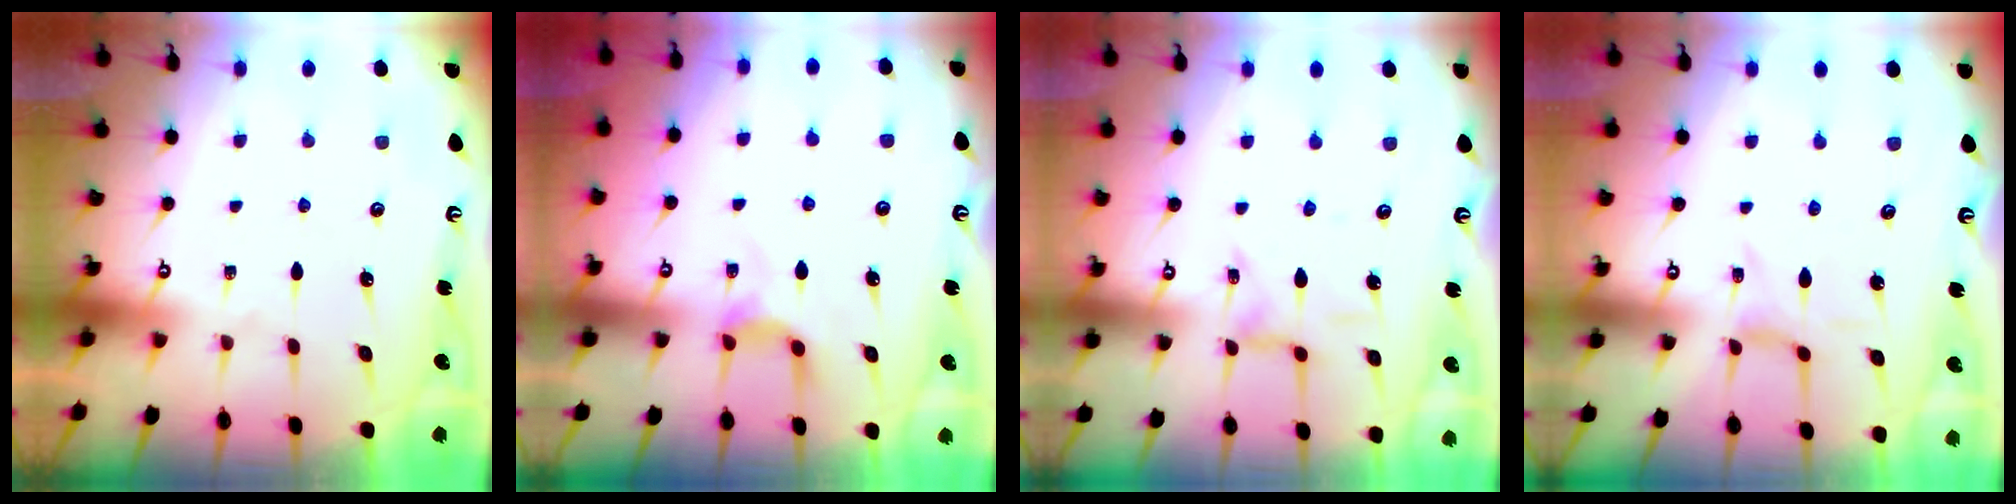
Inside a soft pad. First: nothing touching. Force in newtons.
{"total": 3.8, "press": 3.8, "slide": 0.6}
{"total": 2.1, "press": 2.1, "slide": 0.3}
{"total": 0.0}